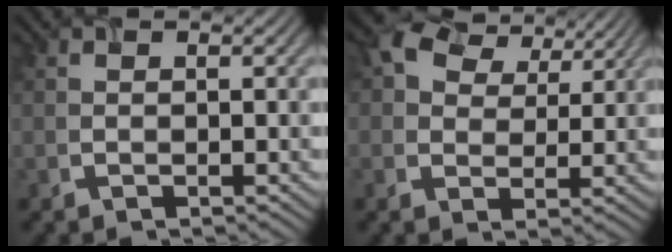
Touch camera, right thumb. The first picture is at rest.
{"total": 6.0, "force": [3.7, 4.1, 2.4], "torque": [-0.047, 0.009, 0.068]}